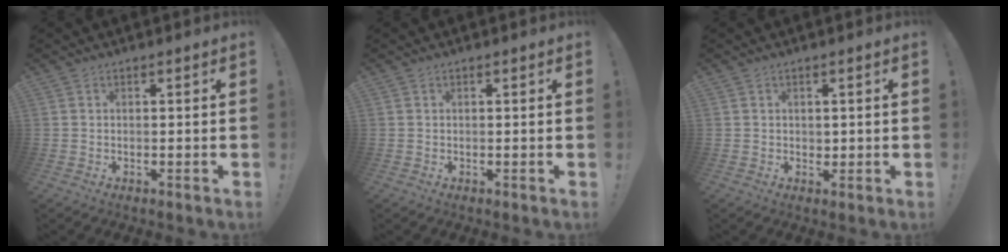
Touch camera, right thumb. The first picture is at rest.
{"total": 0.0}
{"total": 1.4, "force": [0.6, 1.3, 0.3], "torque": [0.000, 0.000, 0.009]}